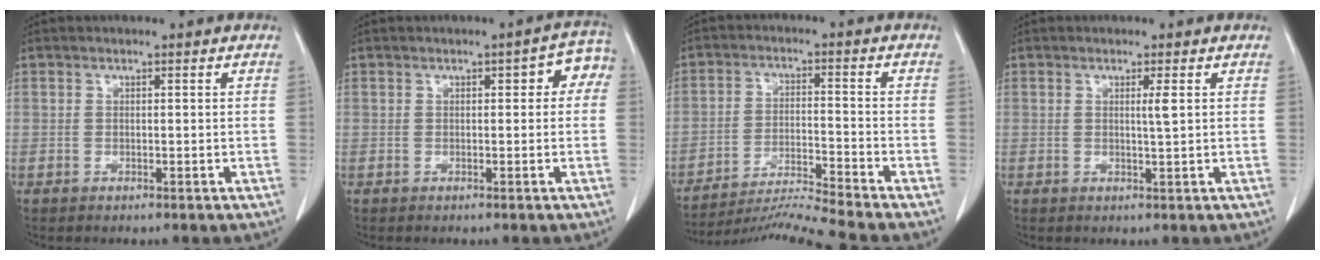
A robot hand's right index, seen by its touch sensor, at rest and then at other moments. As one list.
[{"total": 4.2, "force": [0.8, 1.9, 3.6], "torque": [-0.034, 0.029, 0.005]}, {"total": 10.0, "force": [-9.2, -3.4, 1.9], "torque": [-0.025, -0.011, -0.164]}, {"total": 1.6, "force": [0.4, -0.3, 1.5], "torque": [-0.027, -0.003, 0.007]}]